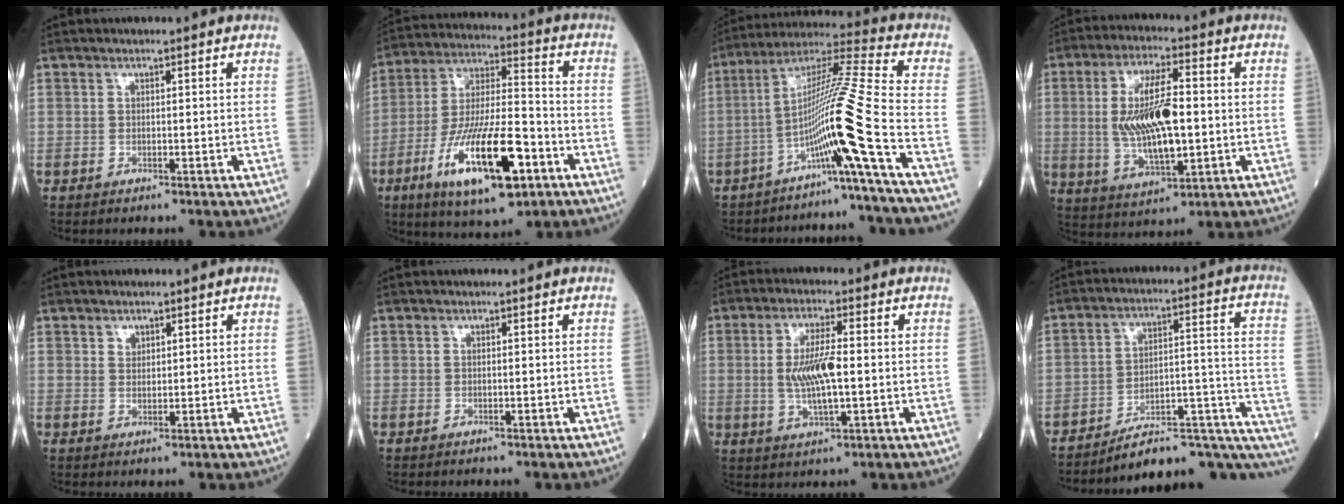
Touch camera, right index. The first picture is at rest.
{"total": 18.3, "force": [-8.0, 4.4, 15.9], "torque": [-0.312, -0.019, -0.131]}
{"total": 11.7, "force": [-5.2, -2.9, 10.1], "torque": [-0.183, 0.011, -0.099]}
{"total": 12.7, "force": [-0.1, 3.6, 12.1], "torque": [-0.239, 0.001, 0.003]}
{"total": 1.4, "force": [0.9, 0.9, 0.5], "torque": [-0.003, -0.004, 0.015]}
{"total": 0.0}
{"total": 7.4, "force": [-0.1, 1.4, 7.3], "torque": [-0.149, -0.001, -0.001]}
{"total": 16.5, "force": [-13.5, 4.4, 8.4], "torque": [-0.045, 0.080, -0.181]}